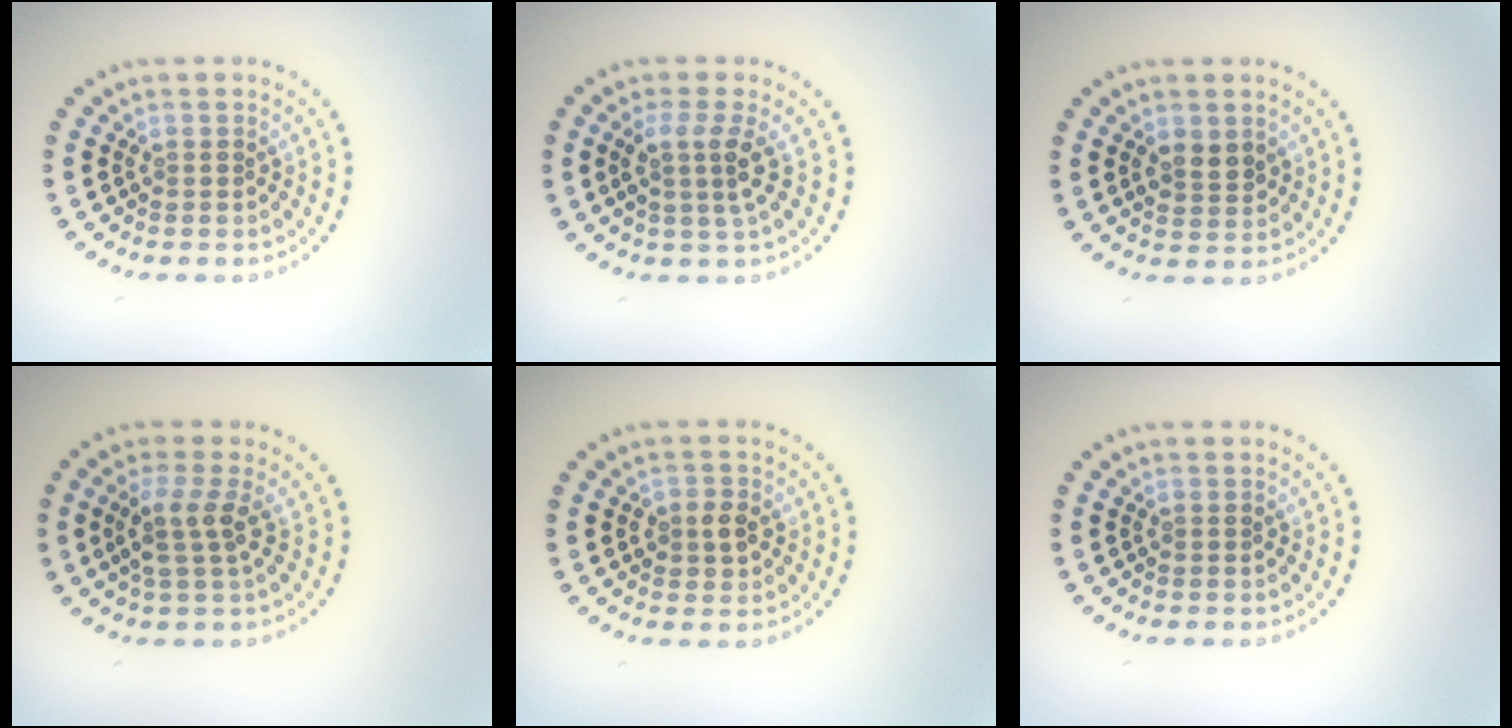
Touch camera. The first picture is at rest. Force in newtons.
{"total": 2.6, "press": 1.9, "slide": 1.7}
{"total": 2.1, "press": 2.0, "slide": 0.5}
{"total": 2.6, "press": 2.0, "slide": 1.6}
{"total": 1.9, "press": 1.8, "slide": 0.5}
{"total": 0.0}